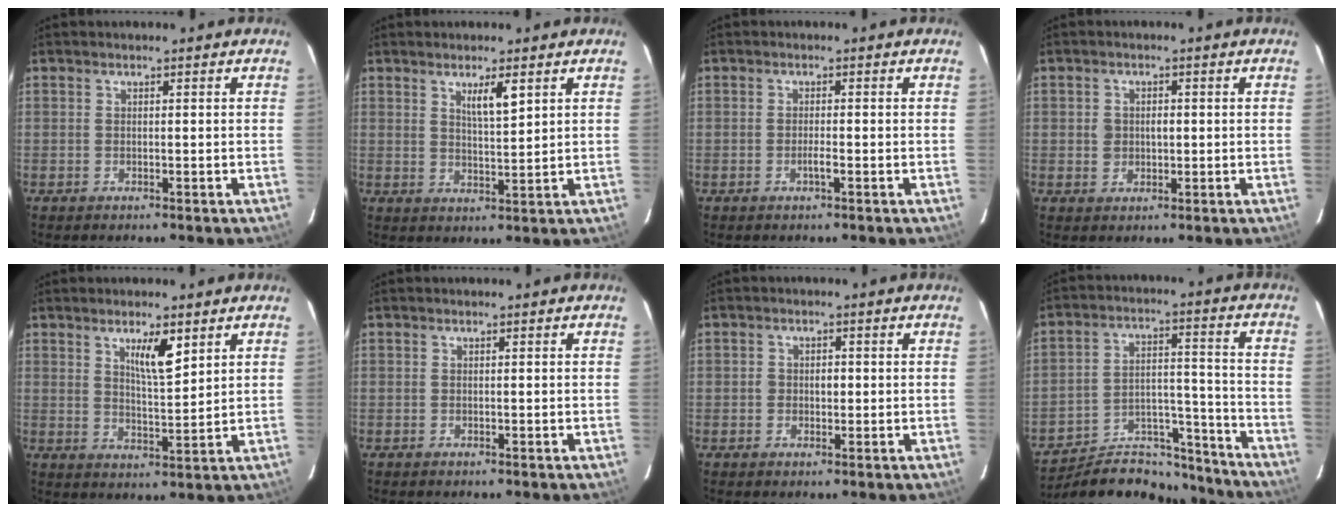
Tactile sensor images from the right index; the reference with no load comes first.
{"total": 4.1, "force": [2.2, 0.4, 3.4], "torque": [-0.058, -0.005, 0.040]}
{"total": 1.3, "force": [-0.6, -0.1, 1.2], "torque": [-0.023, 0.000, -0.012]}
{"total": 2.8, "force": [0.1, 2.2, 1.7], "torque": [-0.027, 0.006, 0.005]}
{"total": 5.7, "force": [3.1, 1.0, 4.7], "torque": [-0.082, -0.006, 0.056]}
{"total": 0.0}
{"total": 2.3, "force": [0.0, 1.6, 1.6], "torque": [-0.025, 0.007, 0.000]}
{"total": 15.5, "force": [-14.7, 4.0, 2.6], "torque": [-0.035, 0.046, -0.227]}